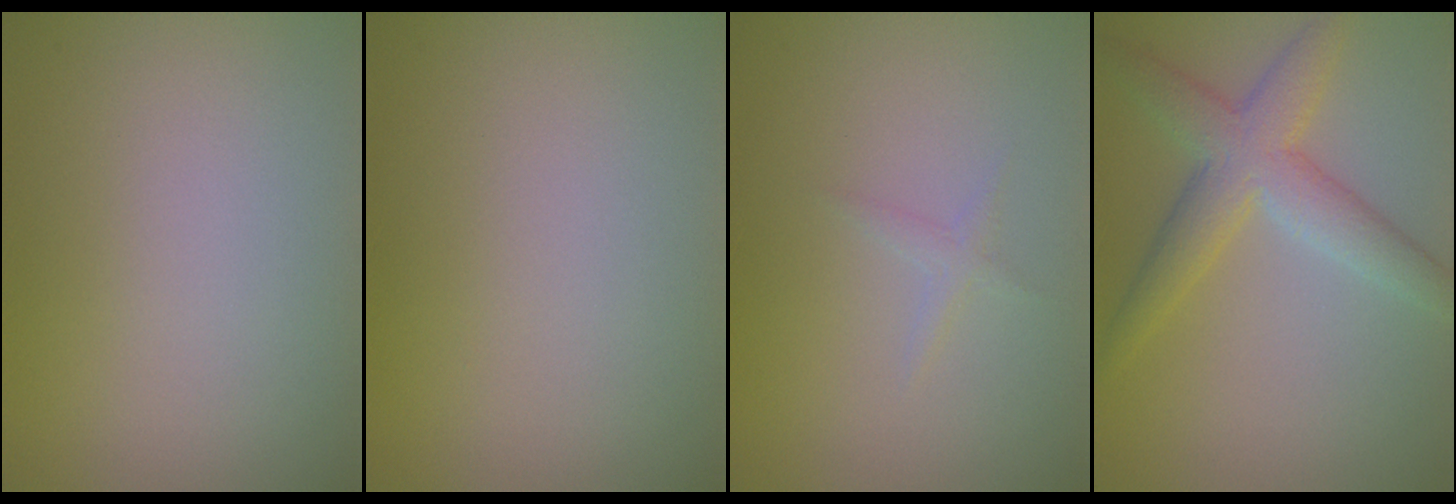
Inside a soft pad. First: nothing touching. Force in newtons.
{"total": 0.0}
{"total": 0.7, "press": 0.7, "slide": 0.0}
{"total": 4.7, "press": 4.7, "slide": 0.2}